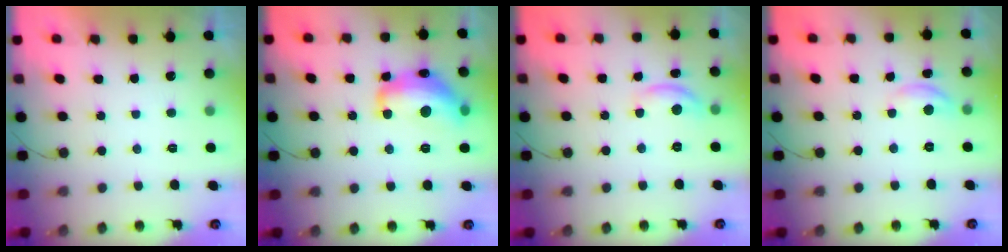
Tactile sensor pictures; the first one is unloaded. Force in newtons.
{"total": 16.7, "press": 16.6, "slide": 1.1}
{"total": 6.7, "press": 6.7, "slide": 0.5}
{"total": 6.0, "press": 6.0, "slide": 0.4}